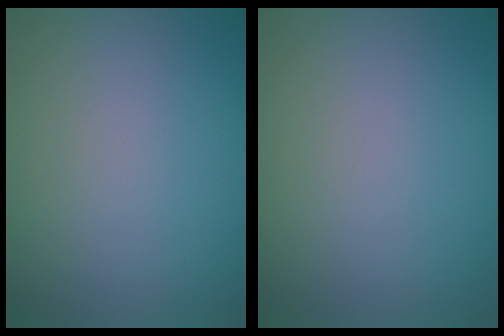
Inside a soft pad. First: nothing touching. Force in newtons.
{"total": 0.0}